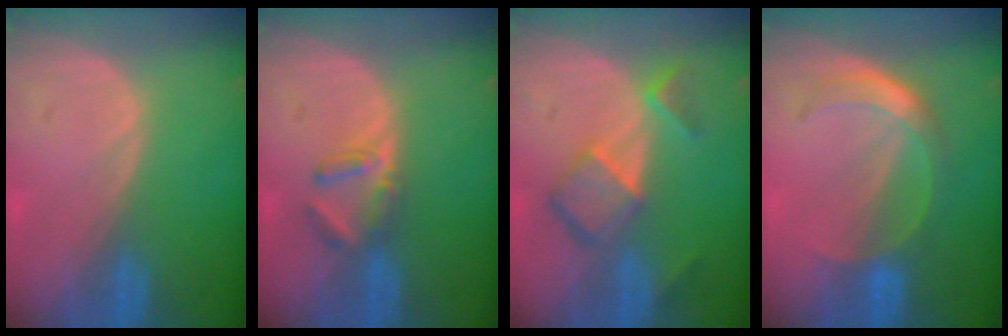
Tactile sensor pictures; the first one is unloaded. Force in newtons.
{"total": 3.7, "press": 3.6, "slide": 1.0}
{"total": 7.0, "press": 6.0, "slide": 3.5}
{"total": 6.0, "press": 5.2, "slide": 3.1}